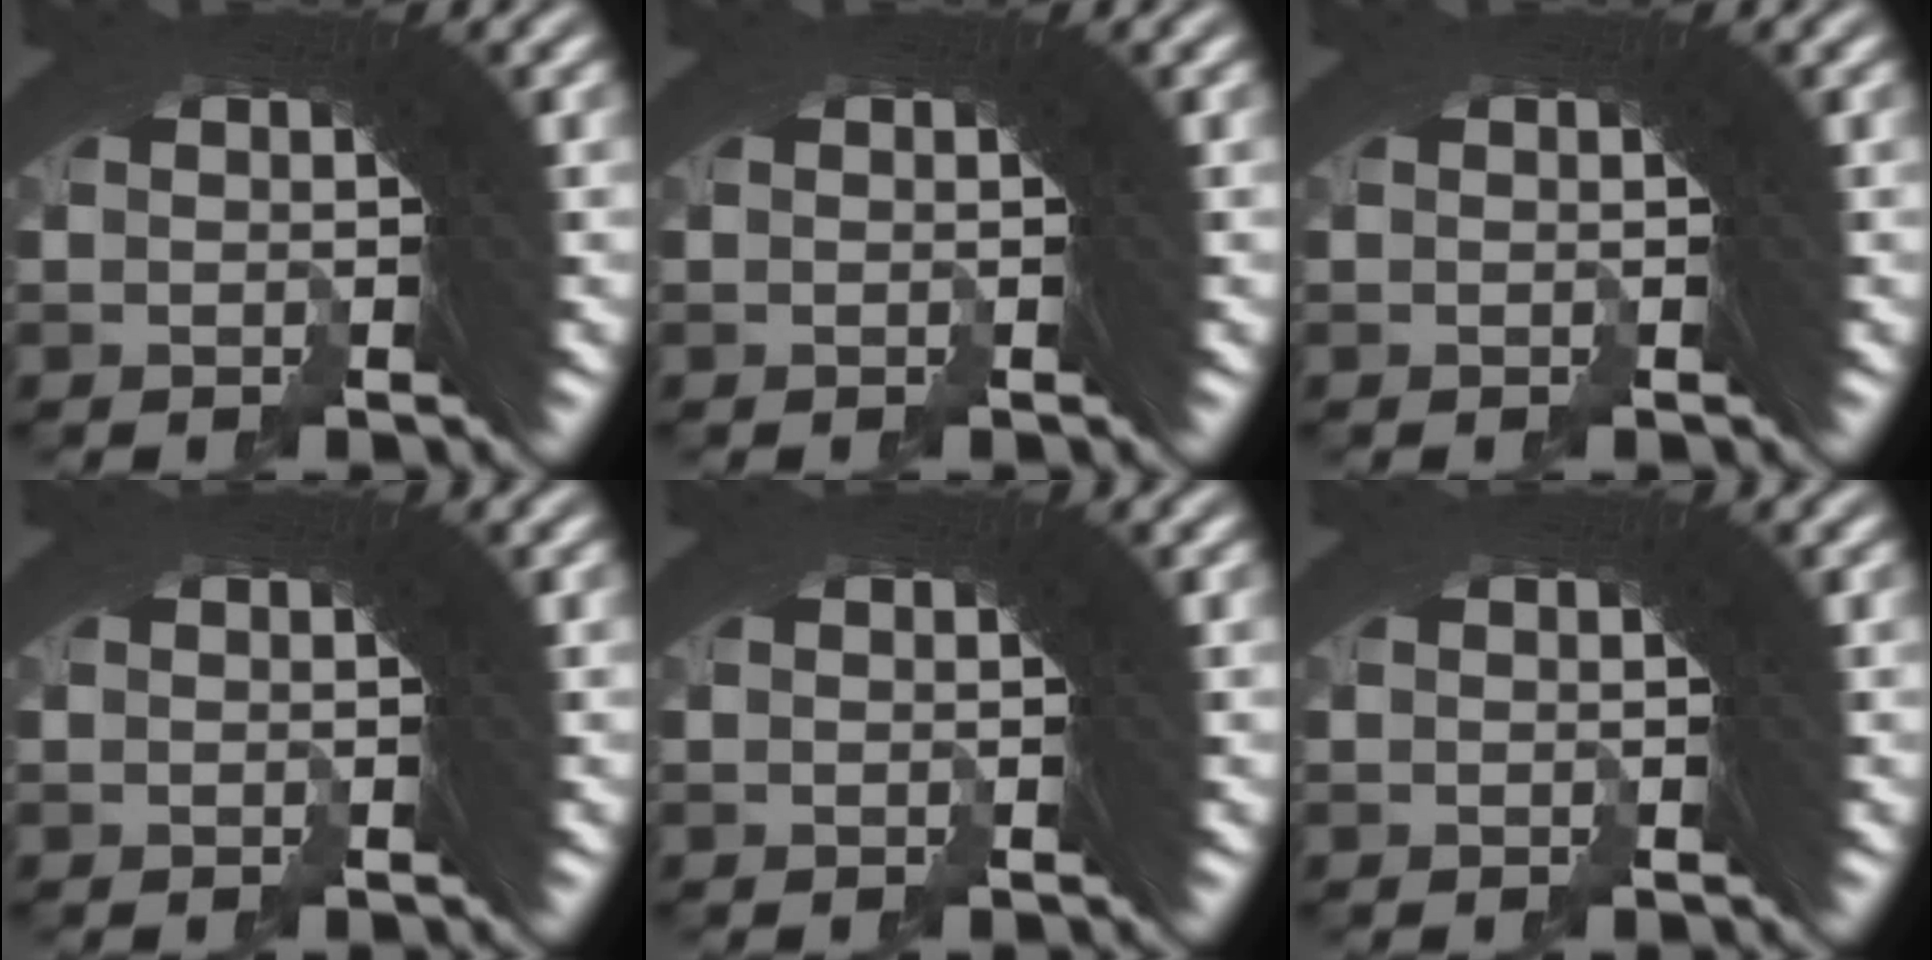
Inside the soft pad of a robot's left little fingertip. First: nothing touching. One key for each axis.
{"total": 0.0}
{"total": 0.0}
{"total": 0.0}
{"total": 0.0}
{"total": 0.0}